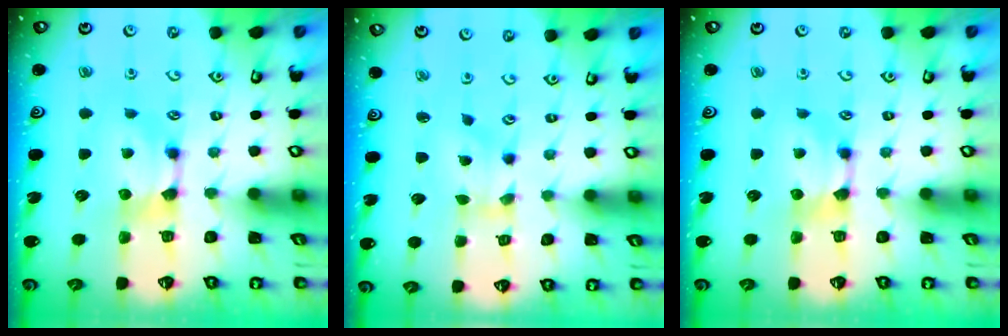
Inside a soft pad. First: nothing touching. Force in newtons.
{"total": 1.6, "press": 0.9, "slide": 1.4}
{"total": 0.0}